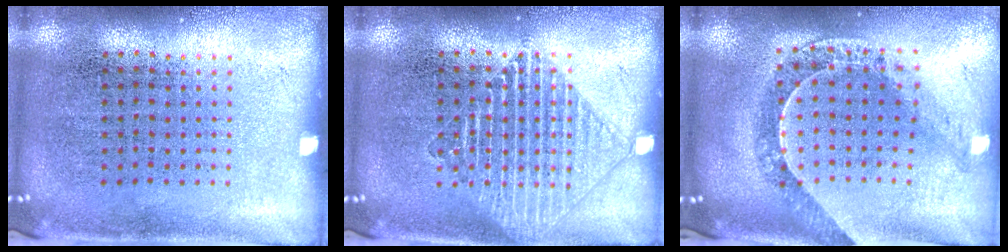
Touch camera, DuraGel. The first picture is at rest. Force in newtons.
{"total": 2.6, "press": 2.6, "slide": 0.5}
{"total": 1.1, "press": 1.1, "slide": 0.1}